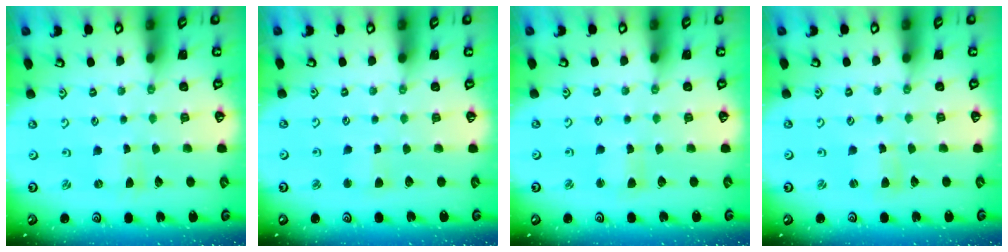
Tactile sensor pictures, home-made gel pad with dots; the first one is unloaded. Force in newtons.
{"total": 3.1, "press": 3.1, "slide": 0.4}
{"total": 2.7, "press": 2.7, "slide": 0.2}
{"total": 1.5, "press": 1.4, "slide": 0.2}